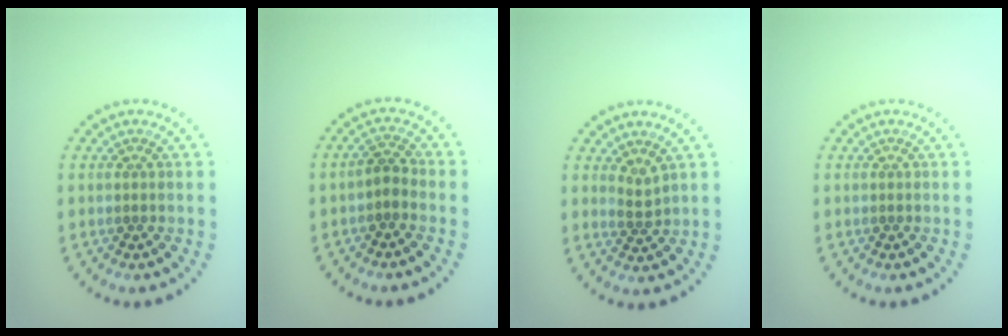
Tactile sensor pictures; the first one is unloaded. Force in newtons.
{"total": 1.5, "press": 1.3, "slide": 0.8}
{"total": 1.4, "press": 0.9, "slide": 1.0}
{"total": 0.0}